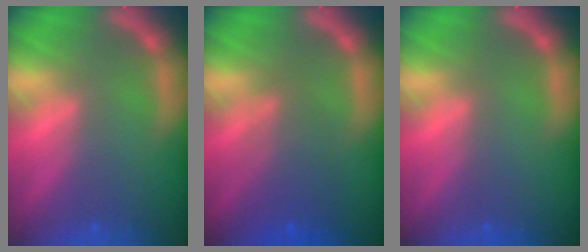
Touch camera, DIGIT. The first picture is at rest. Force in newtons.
{"total": 4.6}
{"total": 0.0}